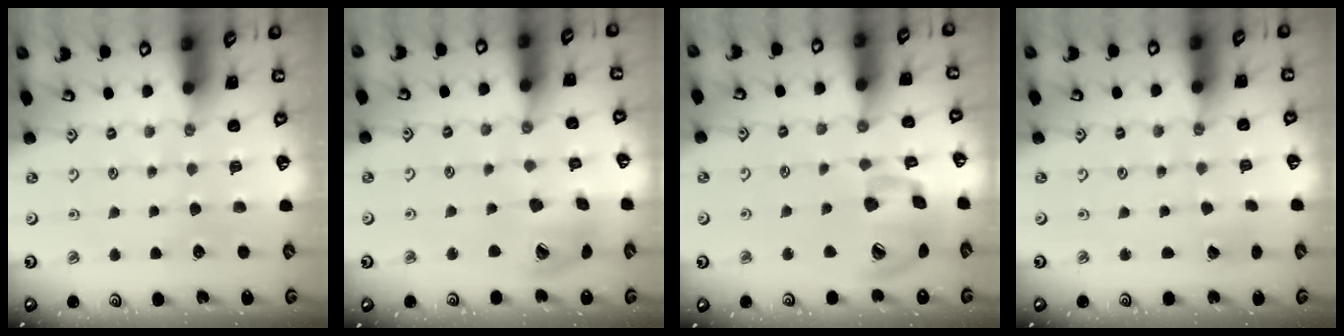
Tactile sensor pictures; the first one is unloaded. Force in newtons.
{"total": 13.8, "press": 13.6, "slide": 2.2}
{"total": 17.0, "press": 16.8, "slide": 2.5}
{"total": 2.1, "press": 2.1, "slide": 0.2}